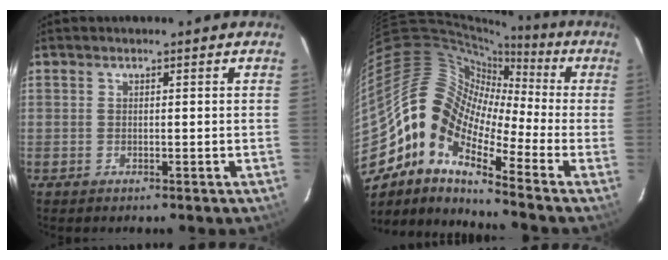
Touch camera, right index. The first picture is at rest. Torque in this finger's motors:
{"motor_torque": [1.08, -1.05, 0.72, 0.18]}